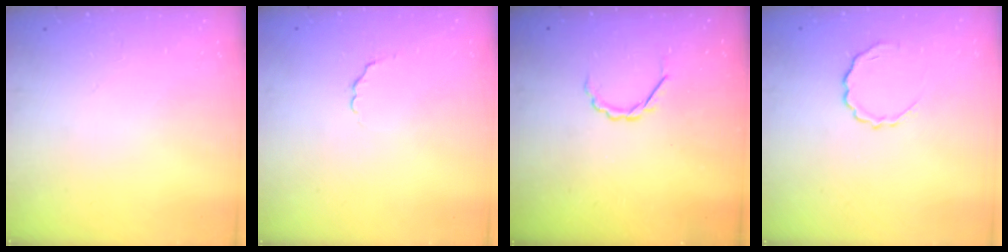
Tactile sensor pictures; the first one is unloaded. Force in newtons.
{"total": 1.8, "press": 1.5, "slide": 1.0}
{"total": 2.5, "press": 2.4, "slide": 0.8}
{"total": 5.7, "press": 5.6, "slide": 1.4}